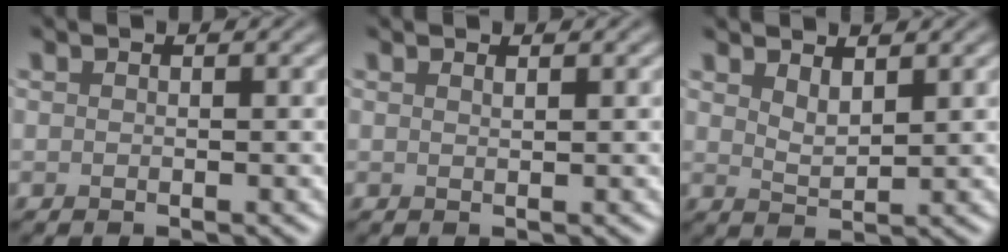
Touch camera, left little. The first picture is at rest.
{"total": 0.6, "force": [0.5, 0.1, 0.3], "torque": [0.000, 0.000, 0.009]}
{"total": 2.1, "force": [1.6, 0.6, 1.2], "torque": [-0.024, -0.006, 0.033]}